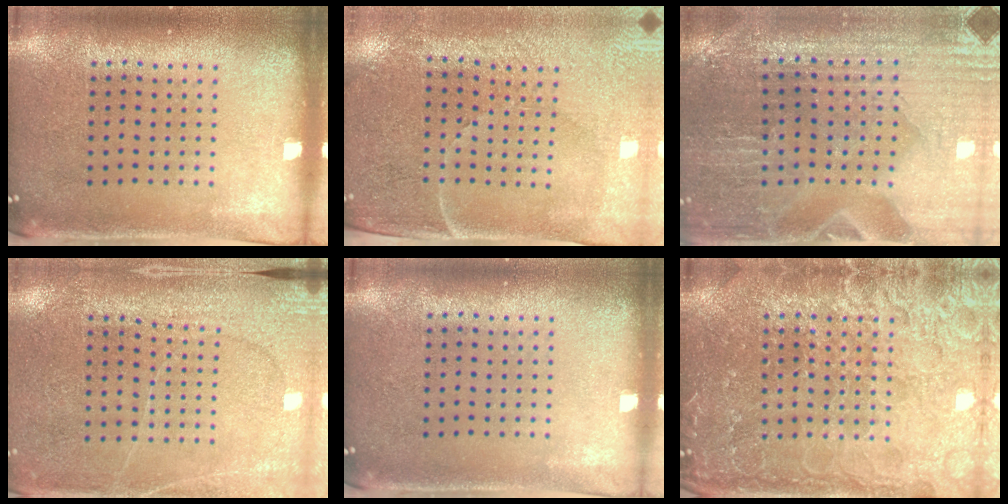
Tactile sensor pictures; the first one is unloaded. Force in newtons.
{"total": 3.4, "press": 3.2, "slide": 1.0}
{"total": 1.7, "press": 1.7, "slide": 0.2}
{"total": 2.9, "press": 2.9, "slide": 0.2}
{"total": 0.0}
{"total": 4.7, "press": 4.6, "slide": 0.5}